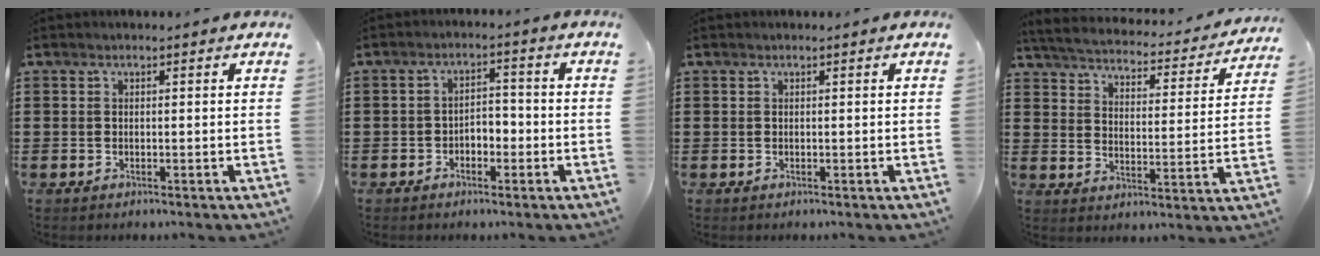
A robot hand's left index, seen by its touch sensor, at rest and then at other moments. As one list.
[{"total": 2.7, "force": [-1.9, 1.5, 1.1], "torque": [-0.025, 0.008, -0.042]}, {"total": 0.0}, {"total": 3.5, "force": [3.5, 0.1, 0.7], "torque": [-0.037, -0.030, 0.051]}]